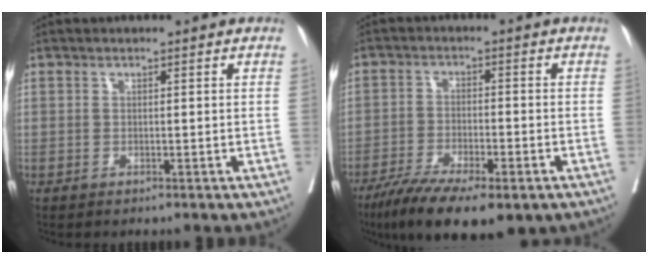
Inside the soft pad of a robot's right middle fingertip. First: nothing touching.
{"total": 14.2, "force": [-9.7, 3.5, 9.8], "torque": [-0.159, -0.028, -0.154]}